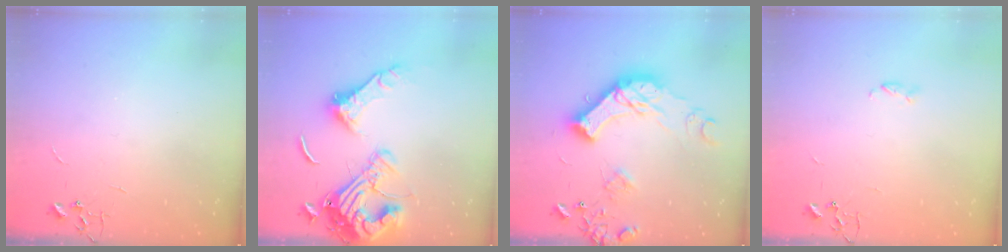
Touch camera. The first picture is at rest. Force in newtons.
{"total": 18.8, "press": 18.7, "slide": 2.1}
{"total": 20.8, "press": 20.7, "slide": 2.1}
{"total": 2.9, "press": 2.9, "slide": 0.3}